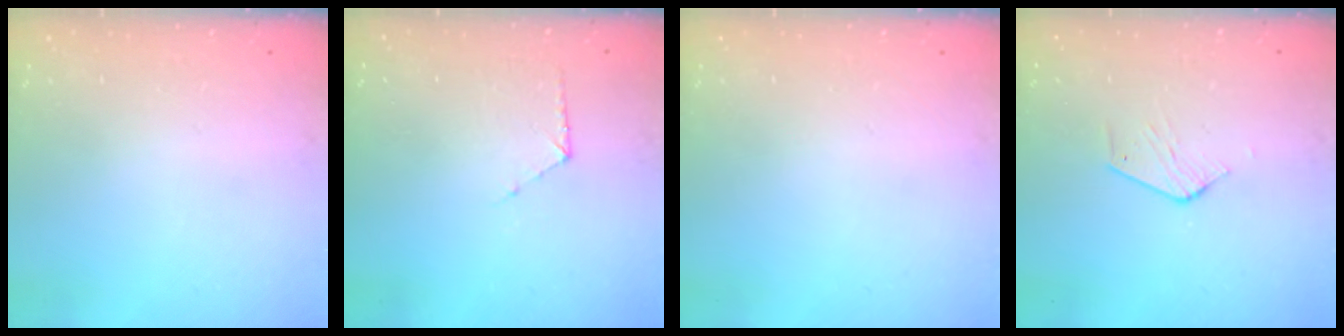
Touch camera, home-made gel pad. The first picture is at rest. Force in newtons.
{"total": 5.0, "press": 5.0, "slide": 0.5}
{"total": 0.0}
{"total": 3.9, "press": 3.9, "slide": 0.6}